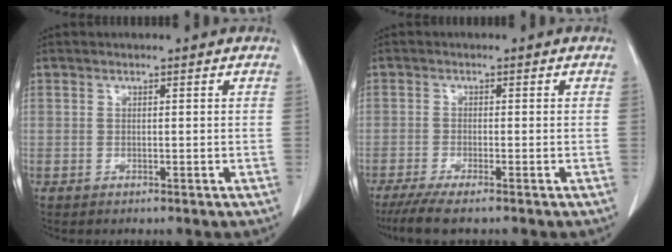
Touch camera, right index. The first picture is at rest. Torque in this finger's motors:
{"motor_torque": [0.44, -0.39, 0.15, 0.05]}